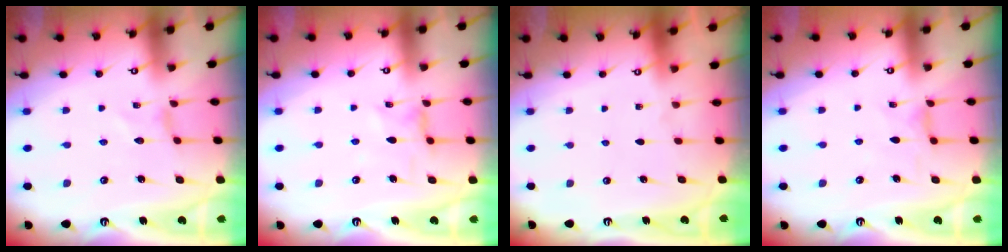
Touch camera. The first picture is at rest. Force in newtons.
{"total": 1.2, "press": 1.2, "slide": 0.2}
{"total": 0.0}
{"total": 1.9, "press": 1.8, "slide": 0.5}